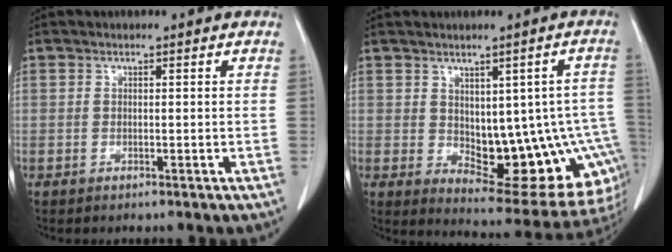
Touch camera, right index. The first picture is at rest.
{"total": 17.6, "force": [-2.2, 8.2, 15.4], "torque": [-0.136, 0.014, -0.003]}